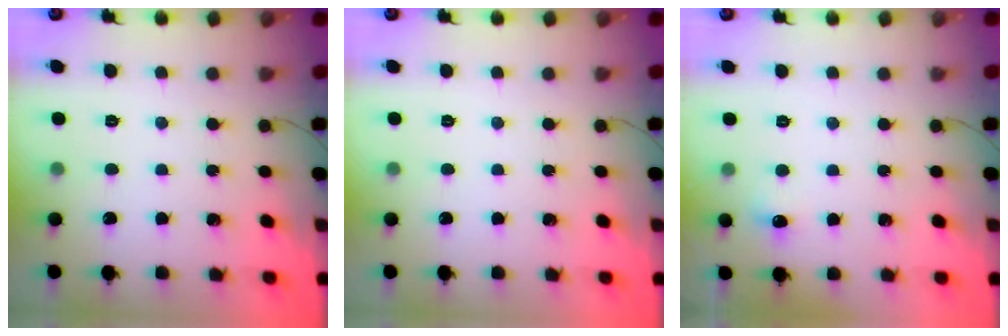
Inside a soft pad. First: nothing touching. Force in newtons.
{"total": 0.0}
{"total": 3.9, "press": 3.7, "slide": 1.2}